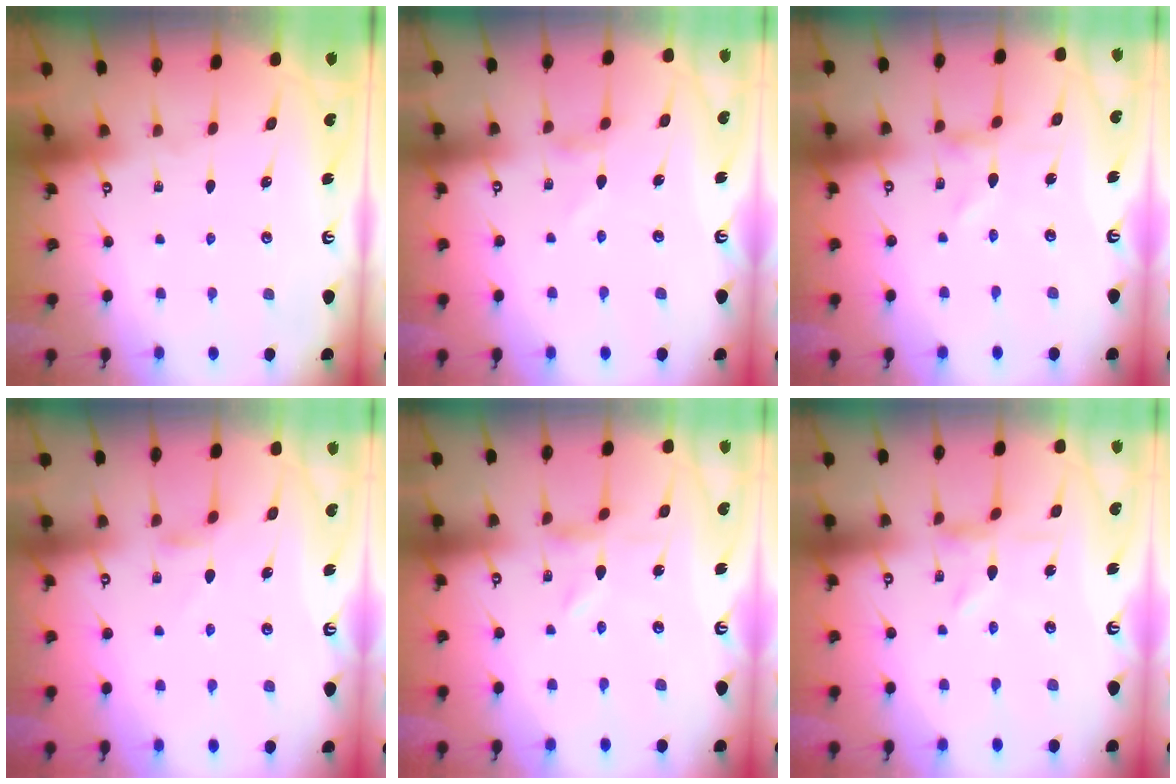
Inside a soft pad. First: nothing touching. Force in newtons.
{"total": 1.8, "press": 1.7, "slide": 0.2}
{"total": 0.0}
{"total": 2.5, "press": 2.5, "slide": 0.4}
{"total": 0.0}
{"total": 1.6, "press": 1.6, "slide": 0.2}